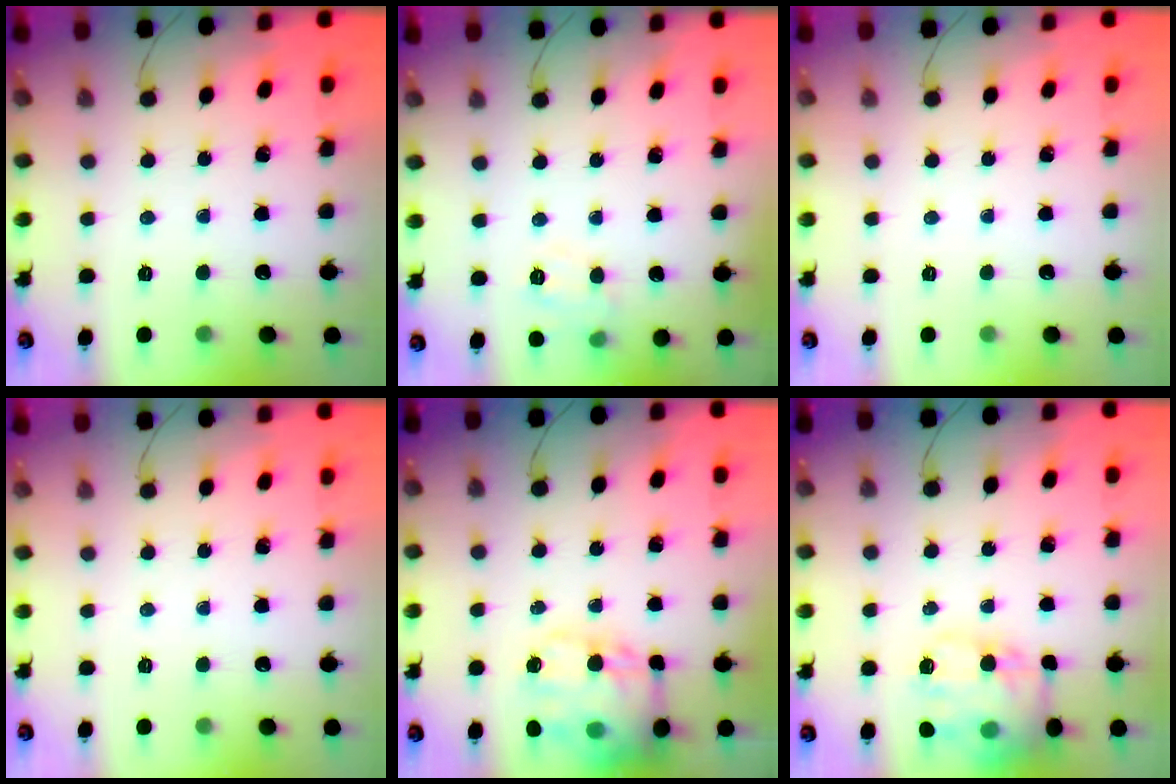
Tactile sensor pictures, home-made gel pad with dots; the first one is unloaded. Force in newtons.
{"total": 5.6, "press": 5.5, "slide": 1.2}
{"total": 0.0}
{"total": 0.0}
{"total": 19.7, "press": 19.4, "slide": 3.6}
{"total": 16.2, "press": 16.0, "slide": 2.5}